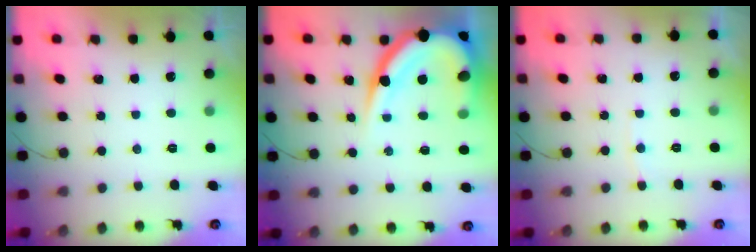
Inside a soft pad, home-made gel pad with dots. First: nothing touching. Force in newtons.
{"total": 18.4, "press": 18.3, "slide": 2.0}
{"total": 2.9, "press": 2.9, "slide": 0.4}